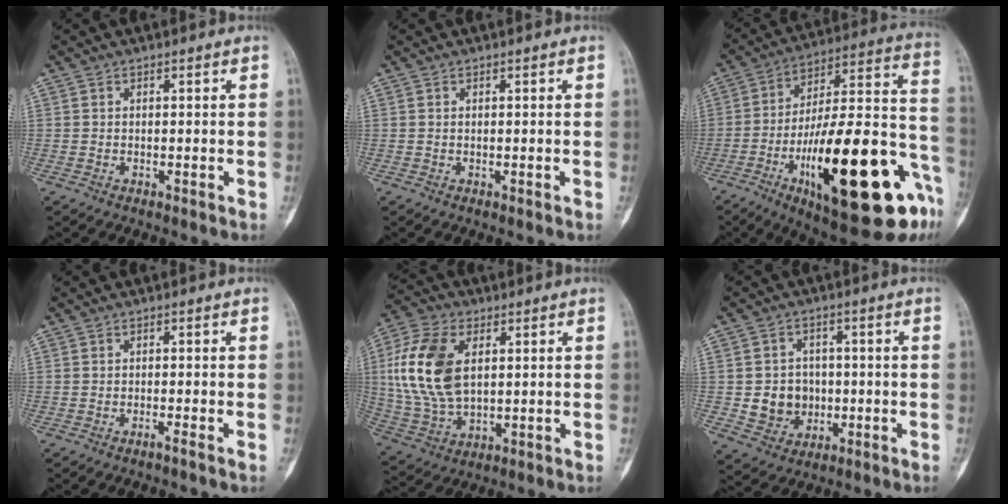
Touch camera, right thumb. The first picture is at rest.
{"total": 0.0}
{"total": 33.5, "force": [-12.8, 9.9, 29.4], "torque": [-0.400, 0.045, -0.187]}
{"total": 0.7, "force": [-0.5, -0.2, 0.5], "torque": [-0.010, 0.000, -0.010]}
{"total": 16.1, "force": [3.2, 9.7, 12.4], "torque": [-0.252, -0.002, 0.066]}
{"total": 7.8, "force": [-0.7, 6.9, 3.5], "torque": [-0.023, 0.007, -0.003]}